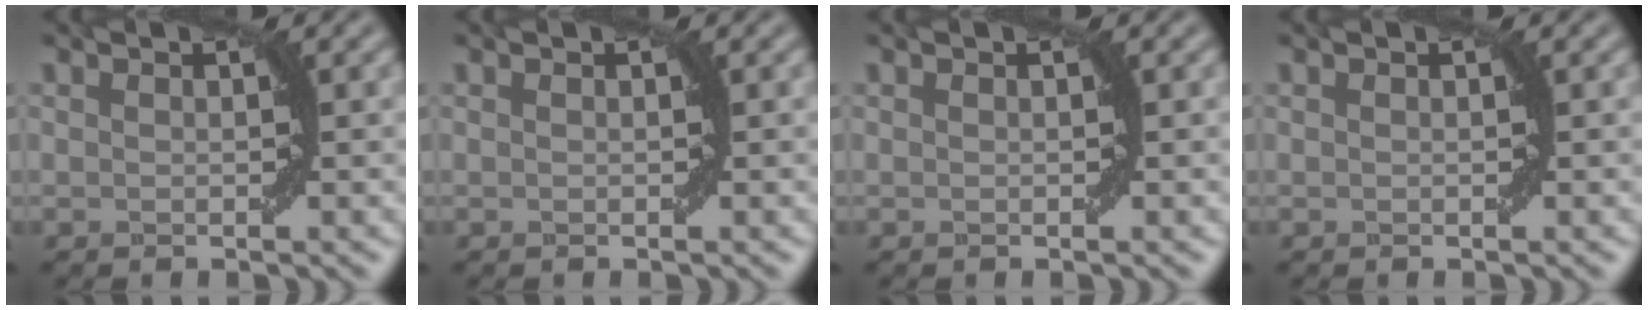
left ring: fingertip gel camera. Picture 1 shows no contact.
{"total": 0.0}
{"total": 0.0}
{"total": 0.0}